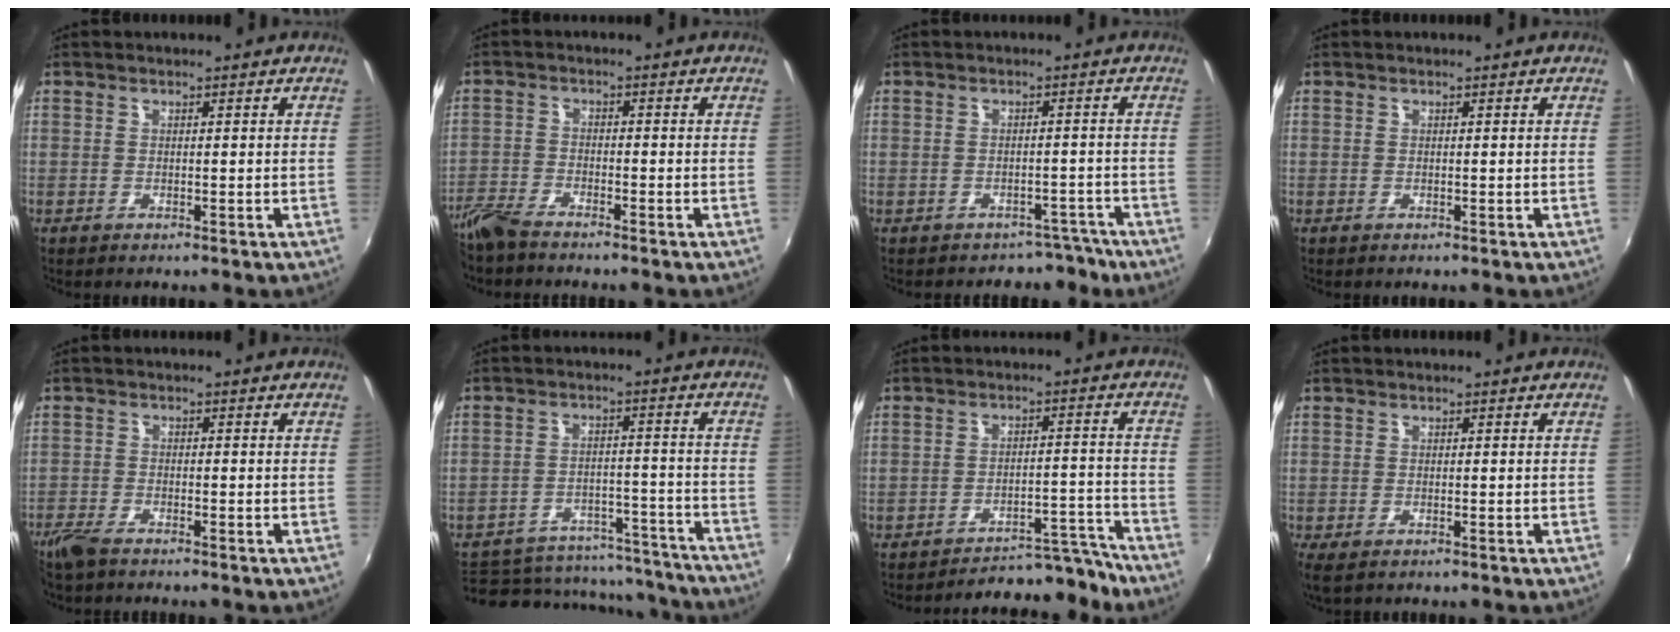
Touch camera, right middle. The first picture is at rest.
{"total": 5.5, "force": [-5.0, 1.0, 2.1], "torque": [-0.057, -0.013, -0.104]}
{"total": 5.0, "force": [-4.2, 2.6, 0.2], "torque": [0.009, 0.023, -0.047]}
{"total": 0.0}
{"total": 4.3, "force": [-3.7, 0.9, 2.0], "torque": [-0.056, -0.013, -0.075]}
{"total": 19.4, "force": [-15.7, 9.1, 6.9], "torque": [-0.153, 0.027, -0.183]}
{"total": 12.2, "force": [-11.8, 1.9, 2.1], "torque": [-0.034, 0.034, -0.155]}
{"total": 2.4, "force": [-1.3, 0.6, 1.9], "torque": [-0.038, -0.009, -0.019]}